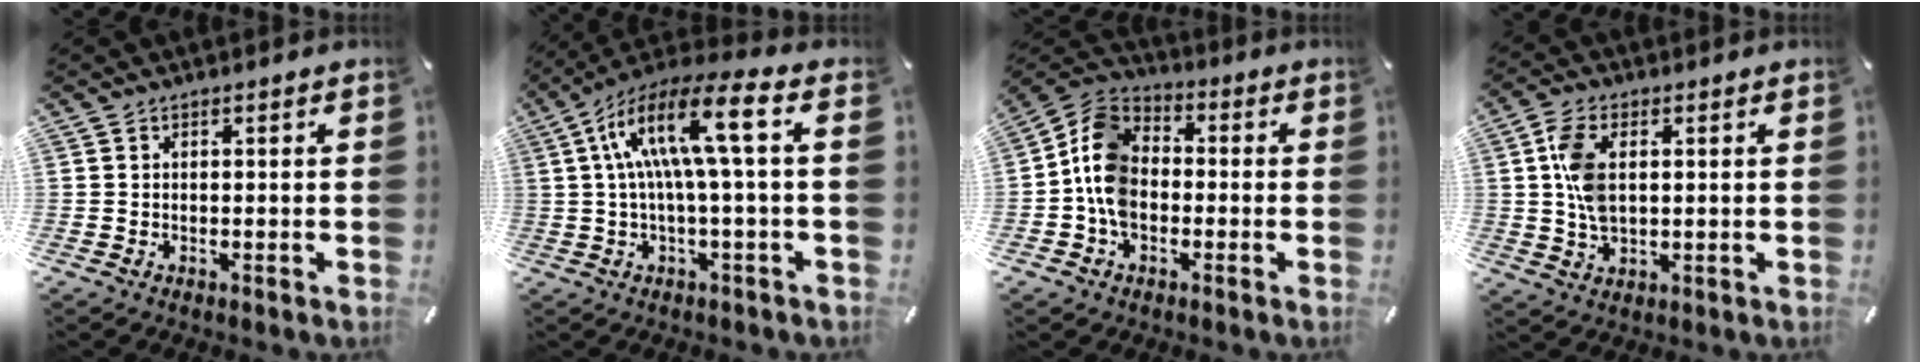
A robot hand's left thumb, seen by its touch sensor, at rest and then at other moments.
{"total": 14.2, "force": [2.6, 2.5, 13.8], "torque": [-0.275, -0.002, 0.032]}
{"total": 9.8, "force": [-2.3, 7.6, 5.7], "torque": [-0.136, 0.021, -0.047]}
{"total": 7.6, "force": [1.5, 4.5, 6.0], "torque": [-0.151, 0.001, 0.020]}